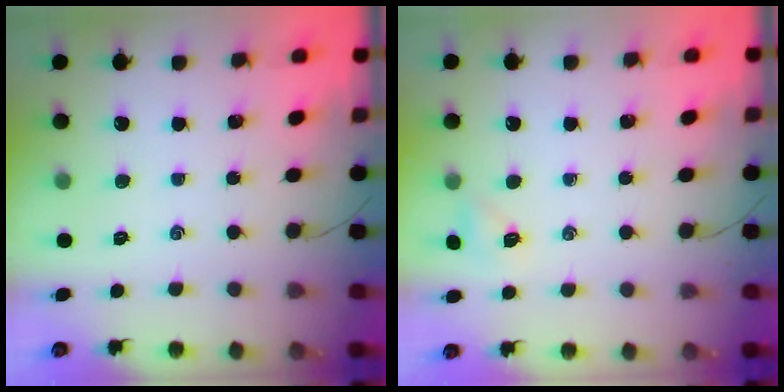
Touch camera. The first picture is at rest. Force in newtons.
{"total": 5.4, "press": 5.3, "slide": 1.2}